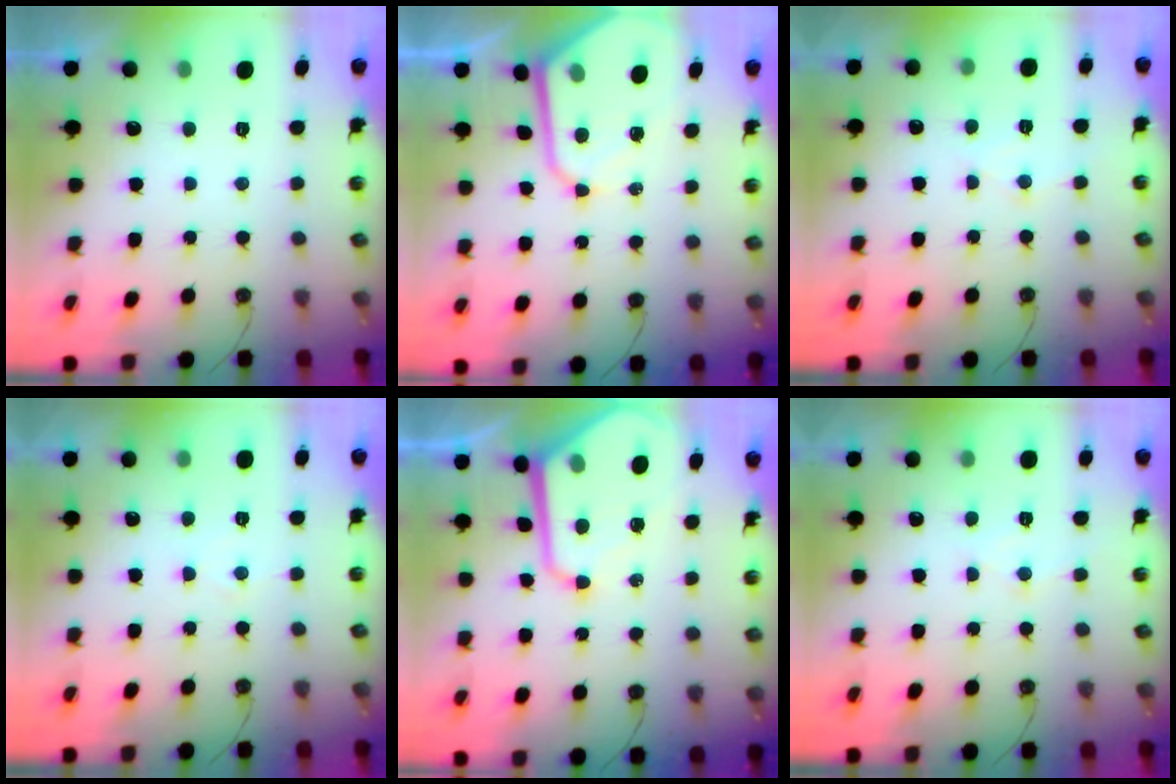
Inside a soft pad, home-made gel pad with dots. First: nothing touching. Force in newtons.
{"total": 11.0, "press": 11.0, "slide": 1.0}
{"total": 5.9, "press": 5.9, "slide": 0.6}
{"total": 3.7, "press": 3.7, "slide": 0.5}
{"total": 12.5, "press": 12.4, "slide": 1.2}
{"total": 5.6, "press": 5.6, "slide": 0.7}